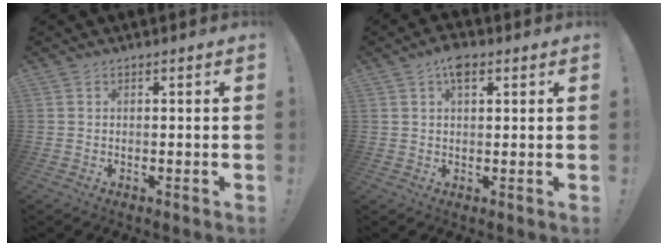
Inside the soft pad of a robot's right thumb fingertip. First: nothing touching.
{"total": 5.0, "force": [2.6, 2.5, 3.4], "torque": [-0.048, -0.008, 0.044]}